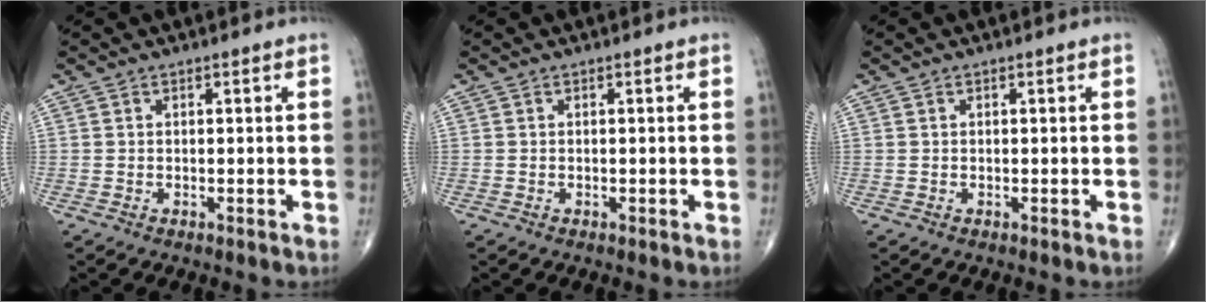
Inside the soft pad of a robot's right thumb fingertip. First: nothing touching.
{"total": 0.0}
{"total": 0.0}